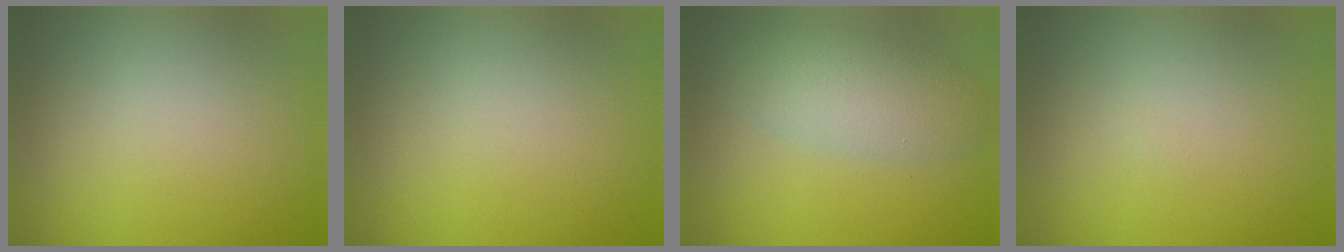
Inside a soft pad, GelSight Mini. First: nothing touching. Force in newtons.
{"total": 0.0}
{"total": 4.2, "press": 4.1, "slide": 0.4}
{"total": 0.0}